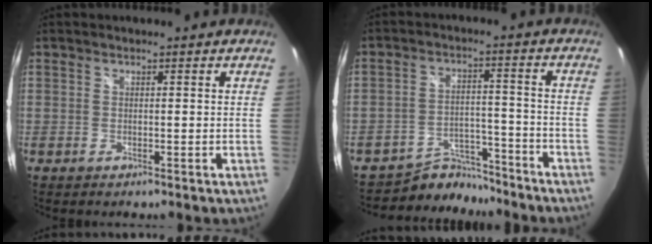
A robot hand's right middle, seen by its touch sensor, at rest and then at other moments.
{"total": 8.0, "force": [-7.5, 2.7, 0.2], "torque": [-0.013, 0.020, -0.119]}